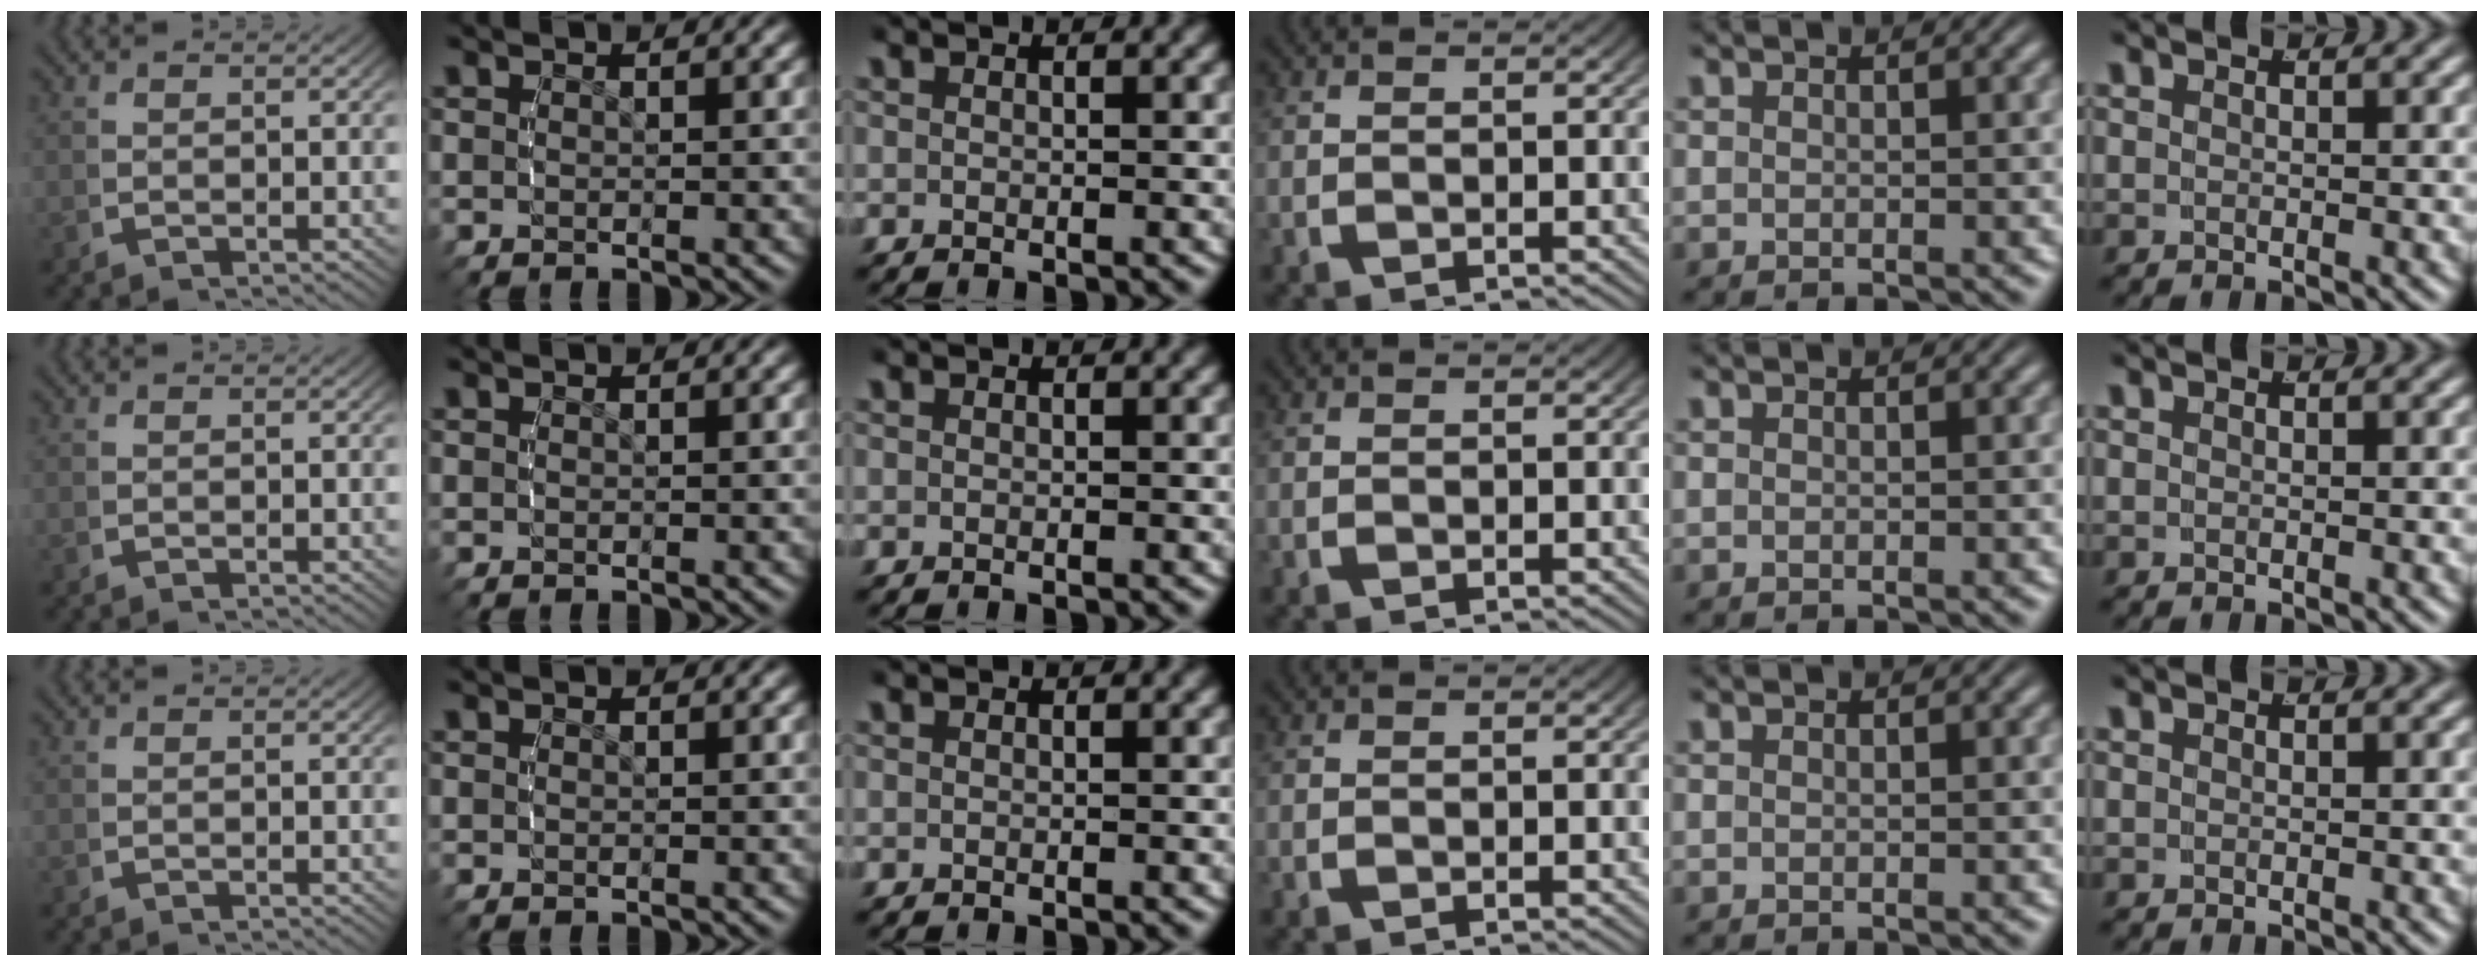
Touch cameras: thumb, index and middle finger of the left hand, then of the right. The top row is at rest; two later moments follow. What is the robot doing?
{"motion": "reach", "object": "napkin"}